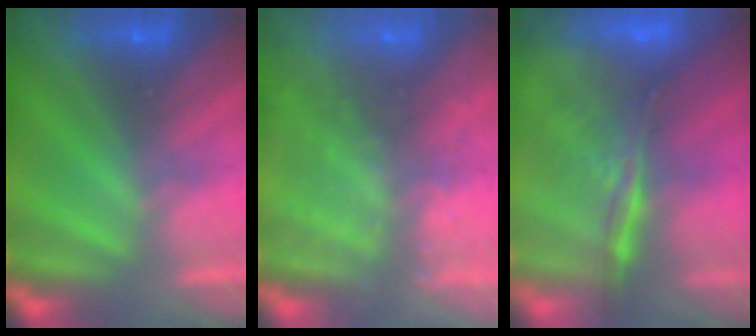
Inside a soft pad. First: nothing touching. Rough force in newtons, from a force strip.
{"total": 8.0}
{"total": 5.9}